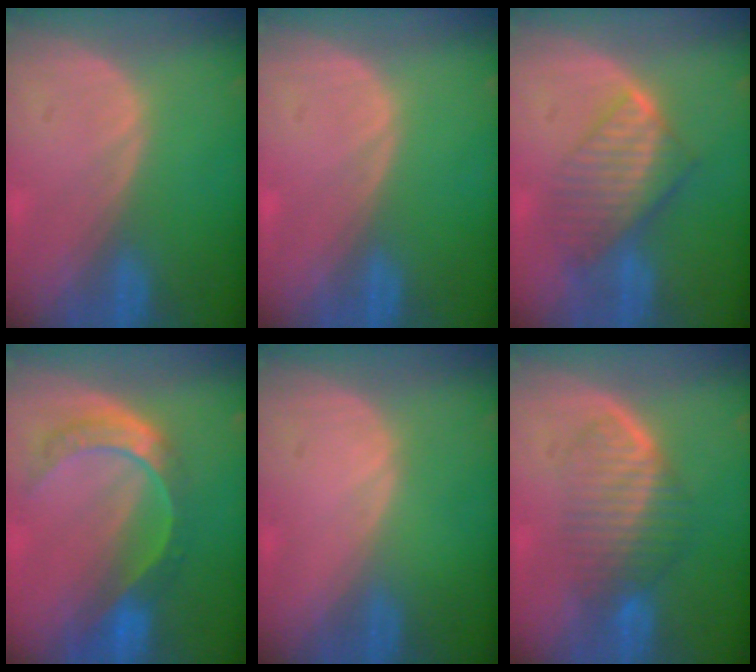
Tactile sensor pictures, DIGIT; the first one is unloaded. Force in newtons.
{"total": 0.0}
{"total": 7.7, "press": 6.9, "slide": 3.5}
{"total": 8.3, "press": 6.9, "slide": 4.6}
{"total": 0.0}
{"total": 6.3, "press": 6.2, "slide": 1.2}